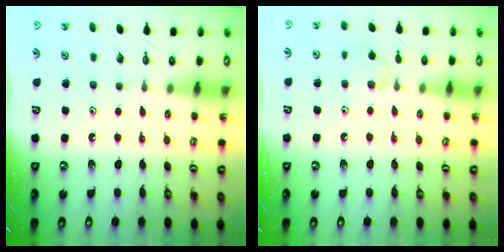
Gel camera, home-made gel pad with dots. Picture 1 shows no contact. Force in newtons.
{"total": 6.4, "press": 6.3, "slide": 0.8}